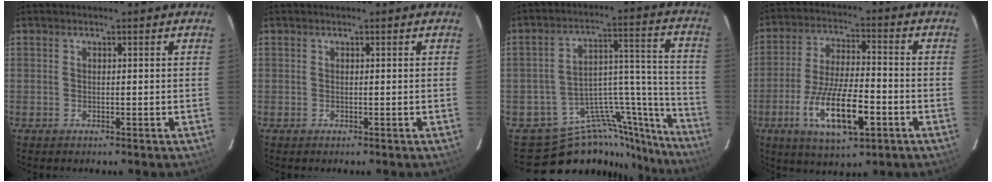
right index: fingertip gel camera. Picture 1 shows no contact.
{"total": 0.0}
{"total": 19.6, "force": [-17.9, 6.2, 4.9], "torque": [-0.056, 0.057, -0.265]}
{"total": 14.4, "force": [-5.7, 4.4, 12.4], "torque": [-0.251, -0.019, -0.095]}